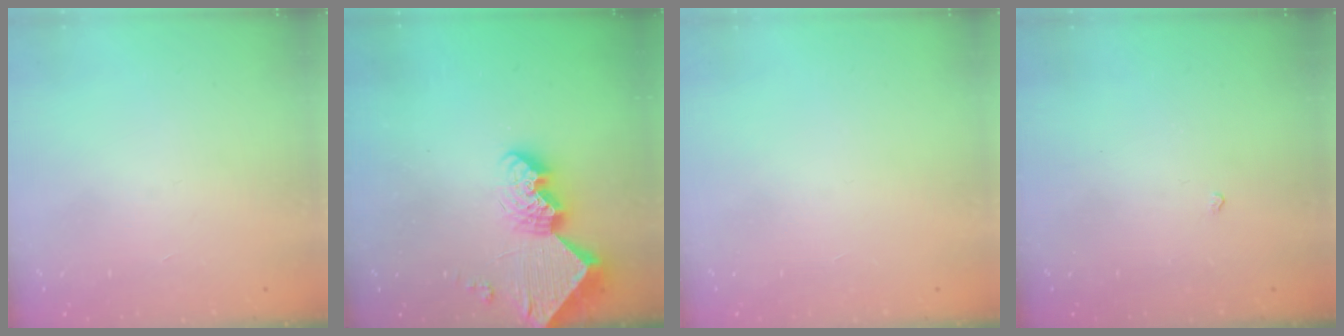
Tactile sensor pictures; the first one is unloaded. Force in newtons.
{"total": 13.0, "press": 13.0, "slide": 1.3}
{"total": 0.0}
{"total": 1.7, "press": 1.7, "slide": 0.3}